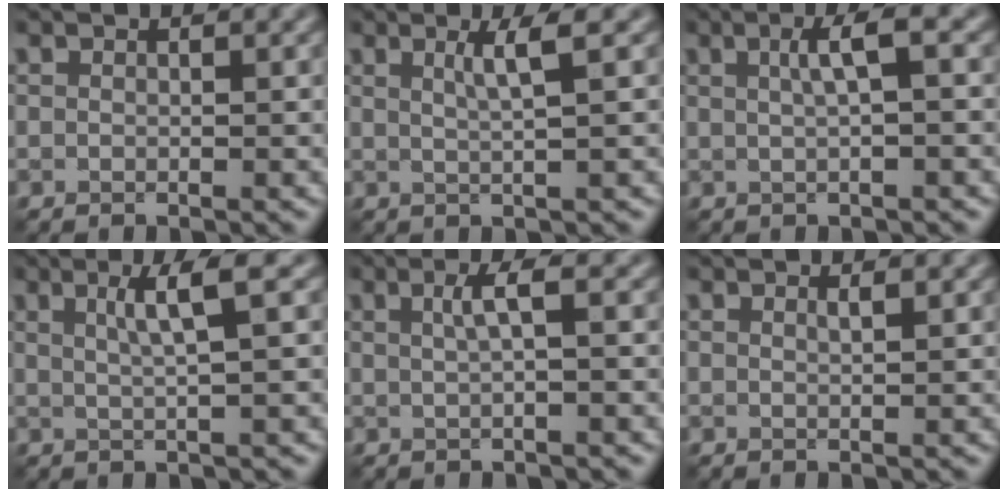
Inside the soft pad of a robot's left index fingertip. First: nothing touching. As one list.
[{"total": 2.5, "force": [0.9, 0.4, 2.3], "torque": [-0.035, 0.004, 0.011]}, {"total": 2.9, "force": [0.7, 0.5, 2.7], "torque": [-0.042, 0.013, 0.008]}, {"total": 3.5, "force": [1.2, 0.4, 3.2], "torque": [-0.046, 0.007, 0.019]}, {"total": 2.2, "force": [0.5, 0.4, 2.1], "torque": [-0.038, 0.008, 0.006]}, {"total": 0.7, "force": [0.5, 0.1, 0.5], "torque": [-0.006, 0.002, 0.006]}]